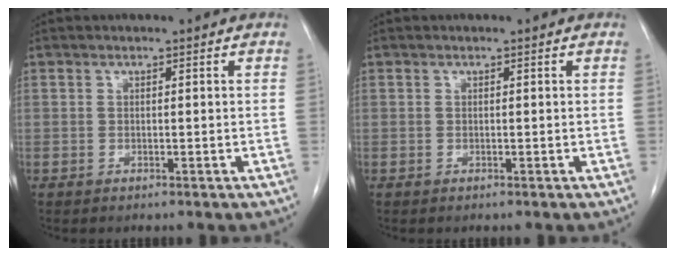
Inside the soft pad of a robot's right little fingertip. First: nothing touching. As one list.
[{"total": 0.0}]